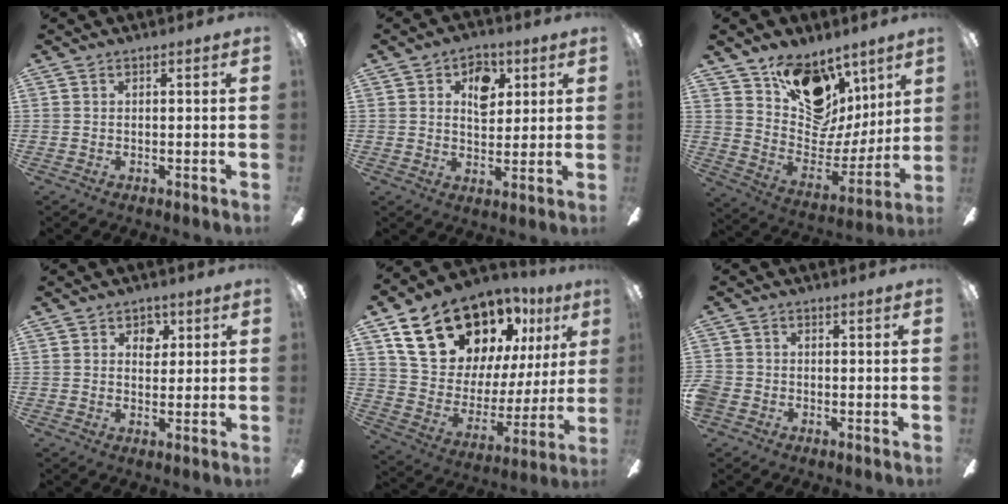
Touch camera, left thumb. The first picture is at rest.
{"total": 7.6, "force": [3.1, 5.1, 4.6], "torque": [-0.054, -0.002, 0.049]}
{"total": 18.3, "force": [11.6, 11.7, 8.1], "torque": [-0.117, -0.082, 0.214]}
{"total": 3.9, "force": [1.7, 2.9, 1.9], "torque": [-0.013, -0.002, 0.023]}
{"total": 22.9, "force": [15.5, 12.8, 10.9], "torque": [-0.182, -0.091, 0.291]}
{"total": 2.7, "force": [-1.4, 2.1, 1.0], "torque": [-0.014, 0.011, -0.027]}